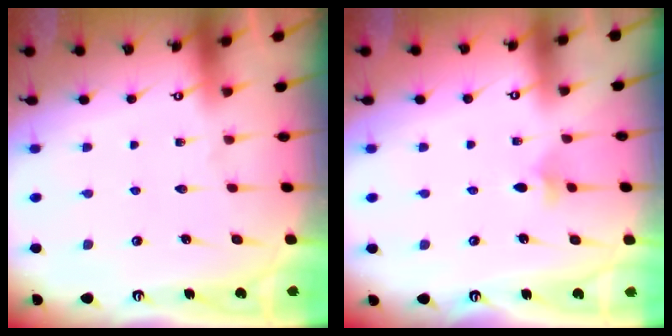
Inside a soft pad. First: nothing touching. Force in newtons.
{"total": 3.9, "press": 3.8, "slide": 1.0}